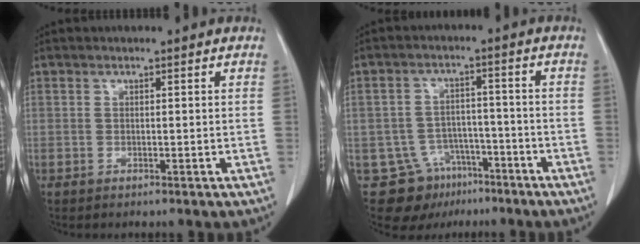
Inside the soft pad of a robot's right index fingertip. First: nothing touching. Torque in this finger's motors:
{"motor_torque": [-0.29, -0.09, -0.59, -0.15]}